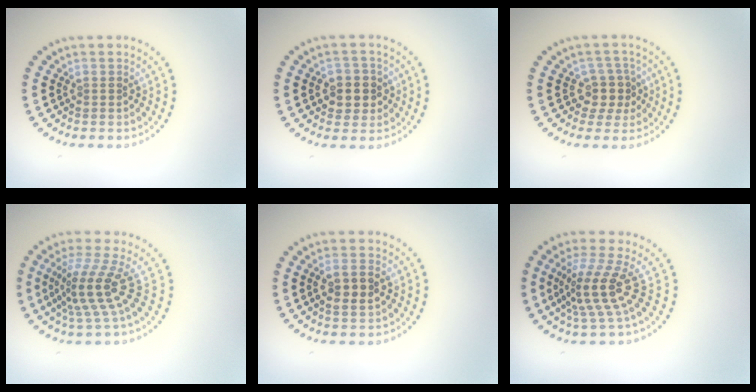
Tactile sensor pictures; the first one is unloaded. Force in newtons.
{"total": 2.9, "press": 2.7, "slide": 0.9}
{"total": 2.5, "press": 1.9, "slide": 1.6}
{"total": 4.2, "press": 2.9, "slide": 3.1}
{"total": 2.7, "press": 2.7, "slide": 0.6}
{"total": 3.9, "press": 2.8, "slide": 2.8}